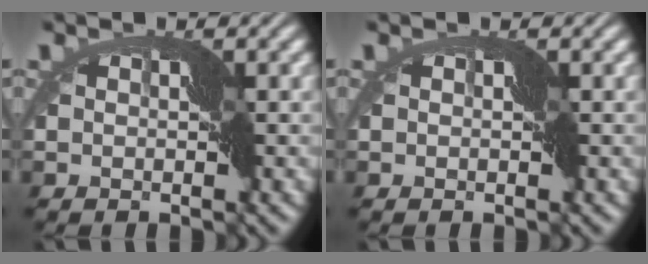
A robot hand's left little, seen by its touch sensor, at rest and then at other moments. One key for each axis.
{"total": 0.0}